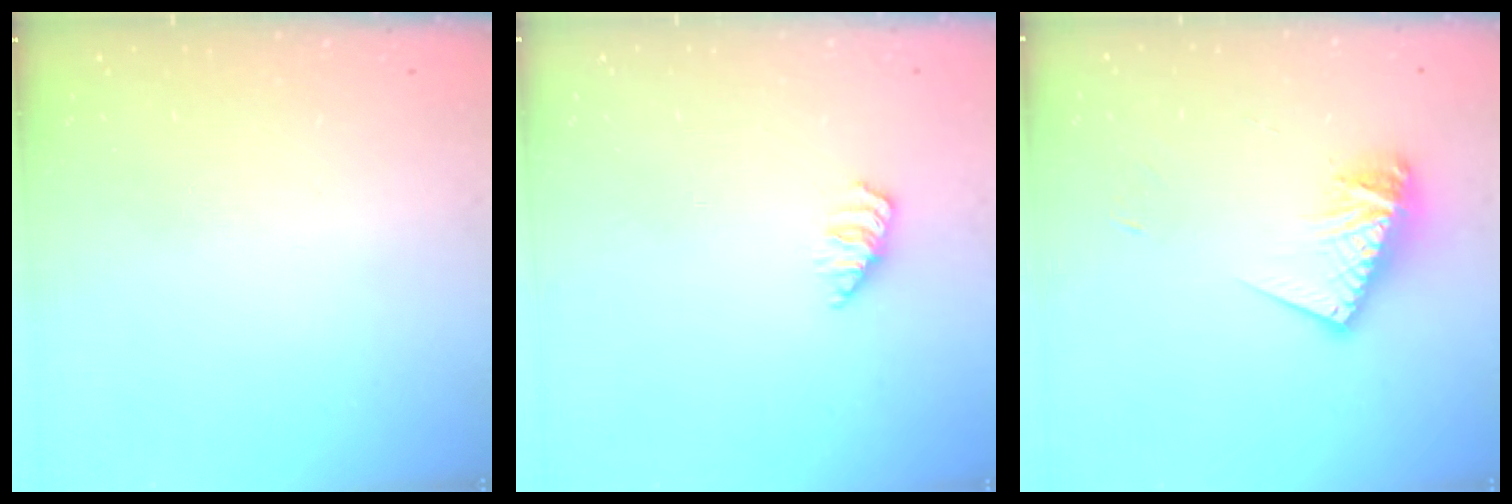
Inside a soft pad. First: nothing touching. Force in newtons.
{"total": 1.7, "press": 1.7, "slide": 0.3}
{"total": 11.4, "press": 11.4, "slide": 1.0}